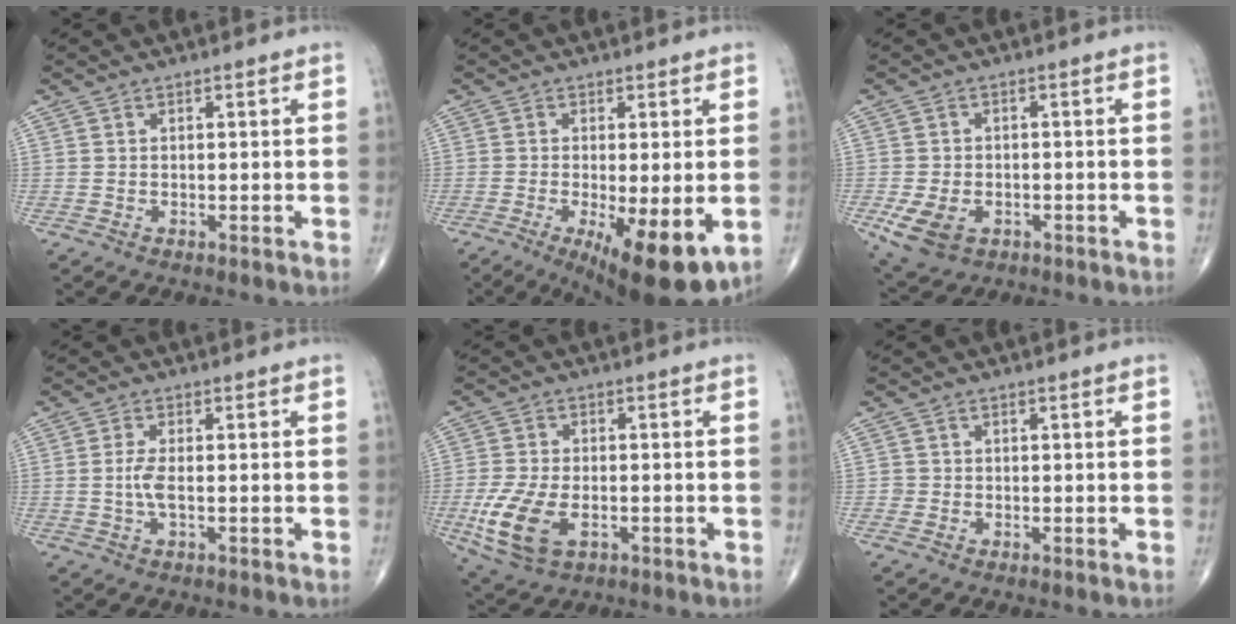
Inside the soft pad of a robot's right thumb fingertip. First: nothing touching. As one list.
[{"total": 13.1, "force": [-3.9, 3.9, 11.9], "torque": [-0.164, -0.024, -0.050]}, {"total": 7.1, "force": [-2.6, 4.9, 4.5], "torque": [-0.083, 0.003, -0.037]}, {"total": 3.2, "force": [-0.3, 1.0, 3.0], "torque": [-0.076, -0.002, -0.008]}, {"total": 11.0, "force": [-3.3, 6.3, 8.5], "torque": [-0.179, 0.001, -0.053]}, {"total": 0.9, "force": [-0.2, 0.9, 0.0], "torque": [0.004, 0.005, -0.006]}]